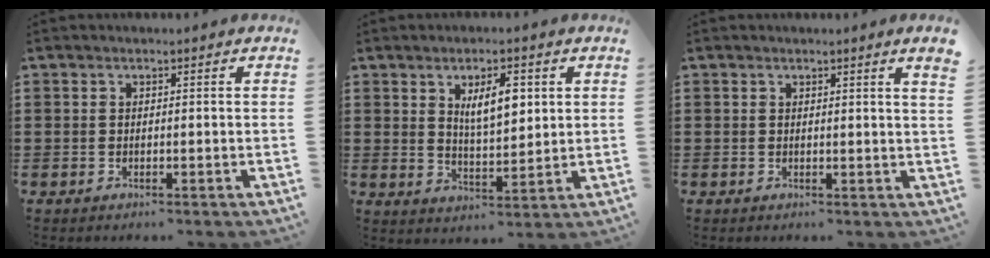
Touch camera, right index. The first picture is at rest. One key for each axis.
{"total": 6.1, "fx": 2.1, "fy": 2.4, "fz": 5.2, "tx": -0.093, "ty": 0.001, "tz": 0.032}
{"total": 1.2, "fx": 0.8, "fy": -0.5, "fz": 0.7, "tx": -0.012, "ty": -0.005, "tz": 0.014}